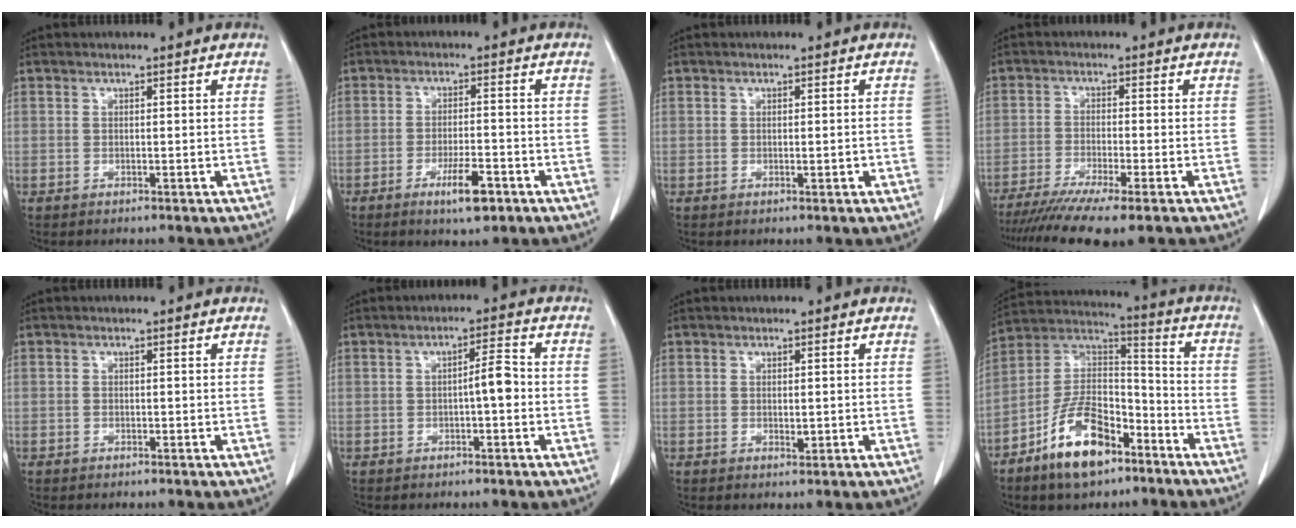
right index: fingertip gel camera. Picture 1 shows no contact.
{"total": 5.5, "force": [-3.0, 1.1, 4.5], "torque": [-0.081, -0.004, -0.047]}
{"total": 0.7, "force": [-0.2, 0.2, 0.7], "torque": [-0.010, -0.001, 0.002]}
{"total": 11.8, "force": [-9.2, 0.5, 7.3], "torque": [-0.112, -0.024, -0.143]}
{"total": 0.0}
{"total": 3.5, "force": [-0.6, 0.5, 3.5], "torque": [-0.050, 0.008, -0.010]}
{"total": 0.9, "force": [0.0, 0.4, 0.8], "torque": [-0.015, -0.004, 0.002]}
{"total": 14.0, "force": [-8.4, 6.2, 9.4], "torque": [-0.178, 0.013, -0.151]}